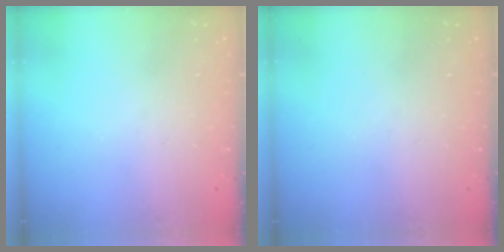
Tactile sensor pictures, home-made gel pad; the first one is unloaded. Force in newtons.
{"total": 0.0}